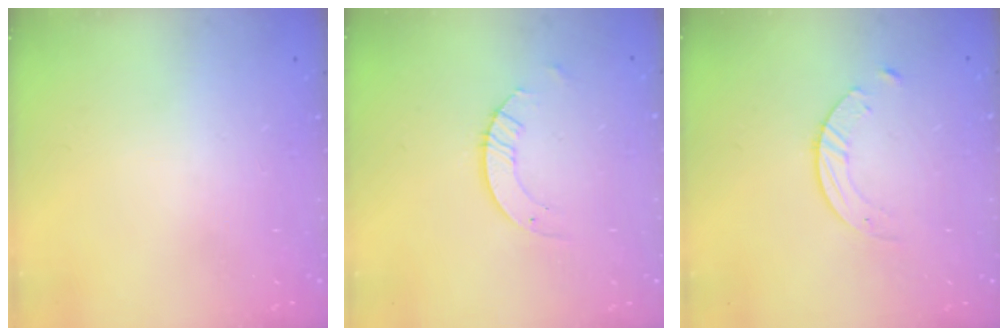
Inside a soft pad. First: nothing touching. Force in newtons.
{"total": 4.0, "press": 4.0, "slide": 0.2}
{"total": 1.4, "press": 1.4, "slide": 0.2}